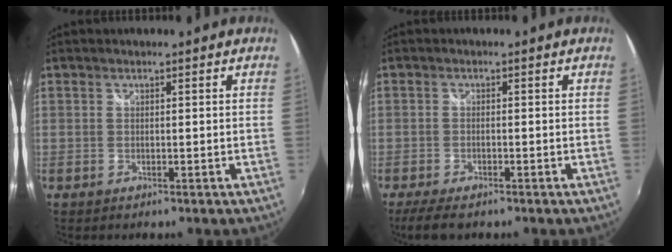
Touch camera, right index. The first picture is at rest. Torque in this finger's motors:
{"motor_torque": [0.24, -0.07, 0.07, 0.03]}